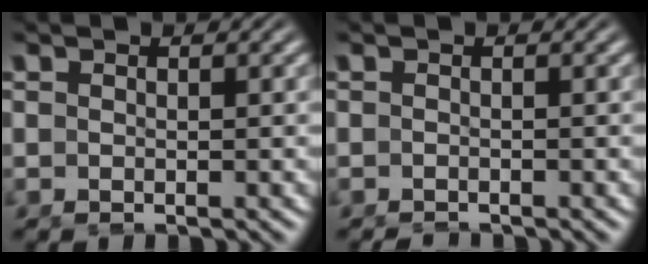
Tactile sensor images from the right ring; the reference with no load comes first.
{"total": 1.2, "force": [-1.1, -0.5, -0.1], "torque": [0.000, -0.011, -0.015]}